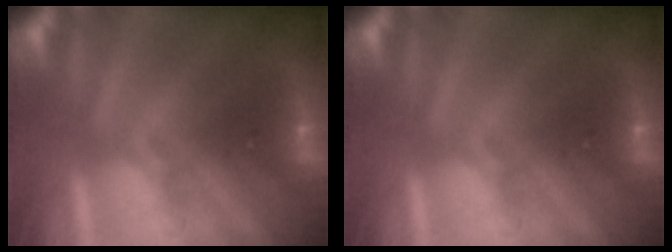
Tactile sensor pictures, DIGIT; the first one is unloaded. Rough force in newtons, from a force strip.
{"total": 0.0}